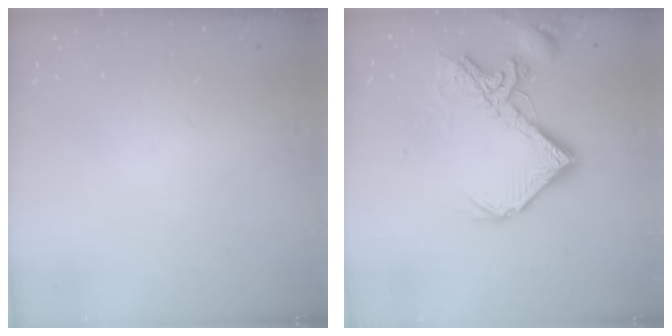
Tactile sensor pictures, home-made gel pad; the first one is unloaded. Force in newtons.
{"total": 15.5, "press": 15.4, "slide": 1.5}